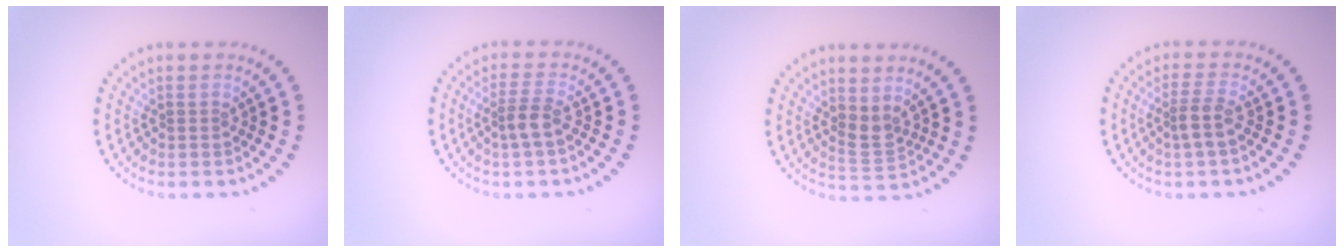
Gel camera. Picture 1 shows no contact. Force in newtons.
{"total": 2.1, "press": 1.7, "slide": 1.2}
{"total": 1.9, "press": 1.5, "slide": 1.0}
{"total": 2.2, "press": 1.7, "slide": 1.4}